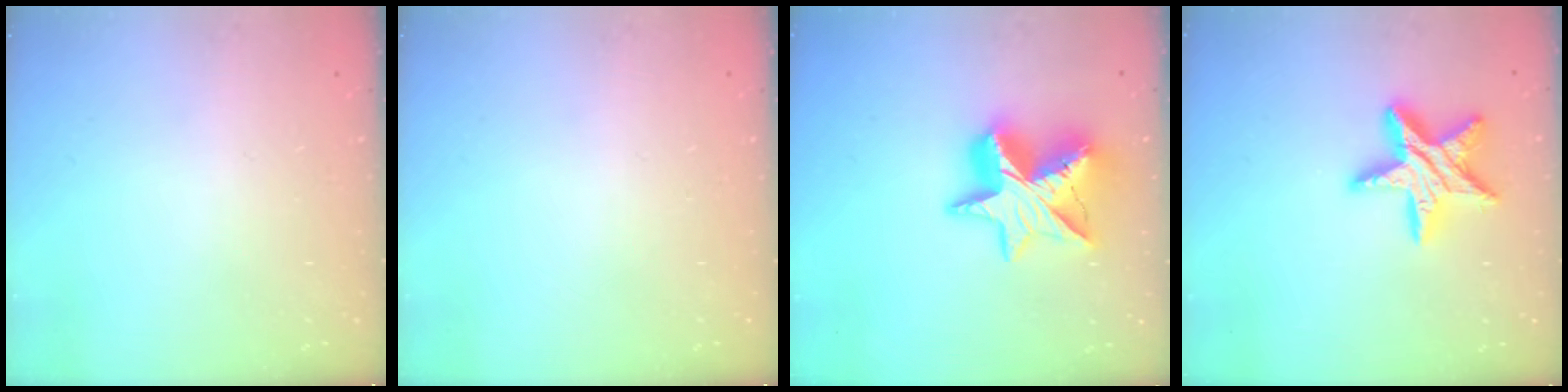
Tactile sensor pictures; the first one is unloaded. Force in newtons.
{"total": 0.0}
{"total": 18.3, "press": 18.2, "slide": 1.3}
{"total": 16.0, "press": 16.0, "slide": 1.0}